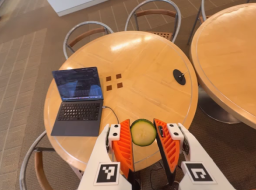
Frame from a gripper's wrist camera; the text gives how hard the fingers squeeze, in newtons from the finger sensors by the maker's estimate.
{"total": 7.6, "left": 7.2, "right": 8.0}